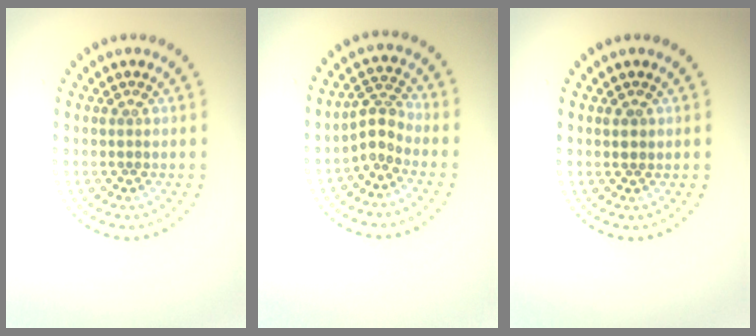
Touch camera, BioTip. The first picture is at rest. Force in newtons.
{"total": 2.3, "press": 1.5, "slide": 1.7}
{"total": 0.8, "press": 0.7, "slide": 0.1}